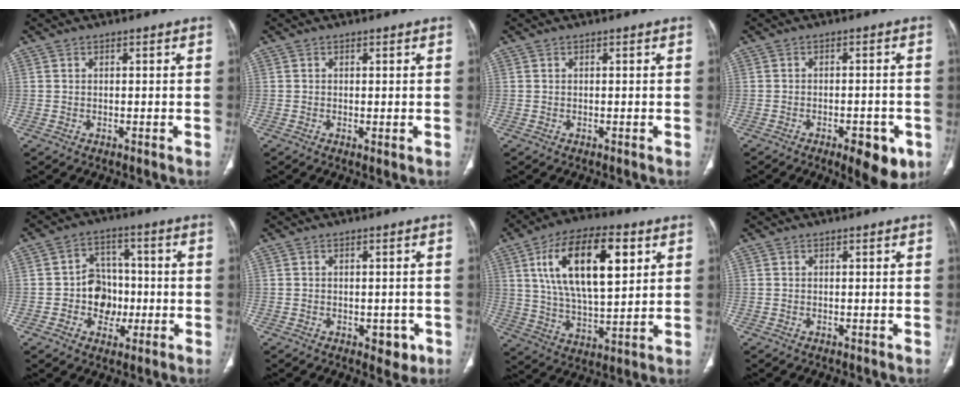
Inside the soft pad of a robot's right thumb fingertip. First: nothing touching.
{"total": 0.9, "force": [-0.1, 0.3, 0.8], "torque": [-0.018, -0.005, -0.002]}
{"total": 0.0}
{"total": 8.1, "force": [-3.9, 3.3, 6.3], "torque": [-0.066, 0.007, -0.047]}
{"total": 8.6, "force": [-1.5, 7.4, 4.2], "torque": [-0.016, 0.024, -0.028]}
{"total": 3.7, "force": [-1.4, 2.4, 2.5], "torque": [-0.011, 0.003, -0.013]}
{"total": 20.7, "force": [7.0, 9.2, 17.2], "torque": [-0.279, -0.011, 0.121]}
{"total": 0.0}